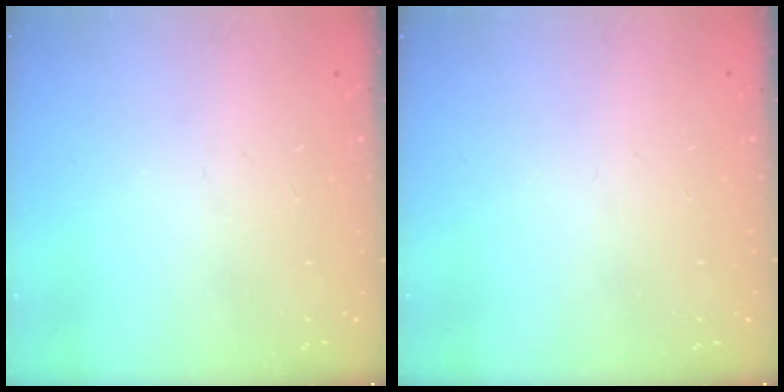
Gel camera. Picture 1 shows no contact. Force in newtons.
{"total": 0.0}